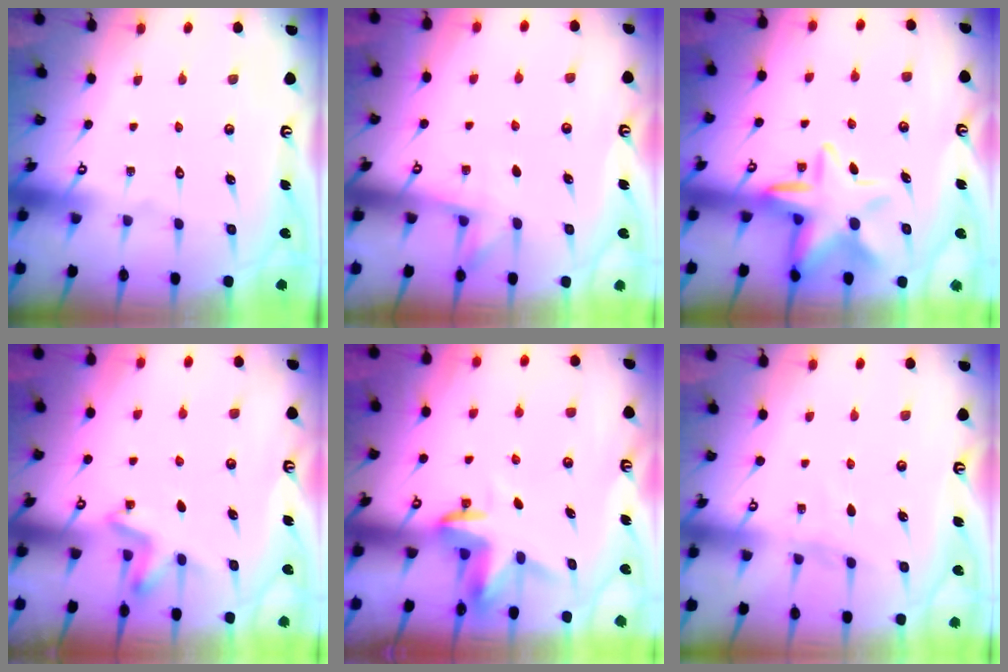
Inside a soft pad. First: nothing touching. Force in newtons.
{"total": 4.1, "press": 3.8, "slide": 1.5}
{"total": 10.7, "press": 10.5, "slide": 1.8}
{"total": 2.4, "press": 2.2, "slide": 1.1}
{"total": 3.5, "press": 3.5, "slide": 0.2}
{"total": 3.5, "press": 3.4, "slide": 0.4}